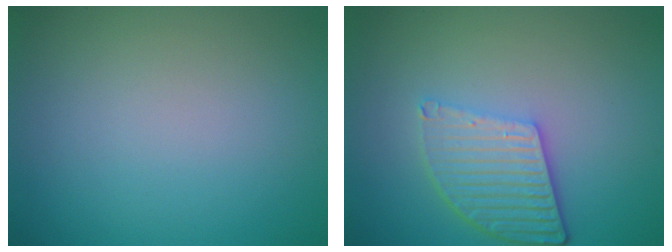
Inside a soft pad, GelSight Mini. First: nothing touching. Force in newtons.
{"total": 5.1, "press": 3.8, "slide": 3.4}